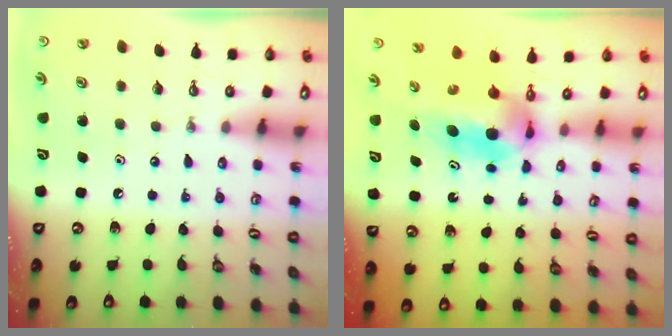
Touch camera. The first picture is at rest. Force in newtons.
{"total": 7.8, "press": 6.4, "slide": 4.5}